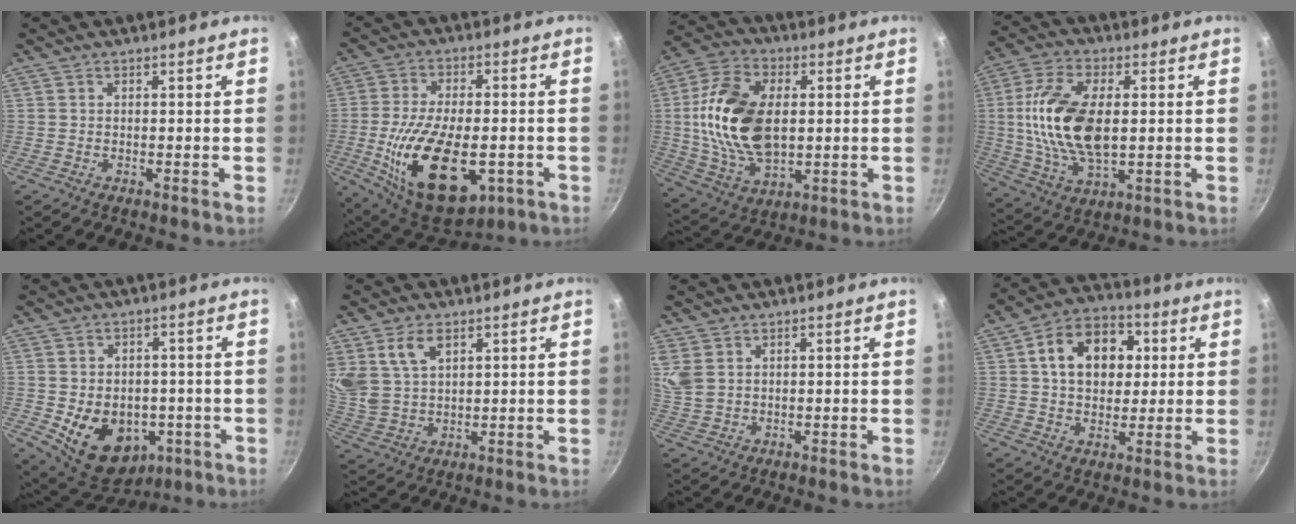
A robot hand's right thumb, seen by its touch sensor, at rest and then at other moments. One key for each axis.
{"total": 21.7, "fx": -5.4, "fy": 11.2, "fz": 17.8, "tx": -0.301, "ty": 0.008, "tz": -0.076}
{"total": 19.6, "fx": 1.6, "fy": 12.0, "fz": 15.4, "tx": -0.277, "ty": 0.001, "tz": 0.029}
{"total": 17.3, "fx": 1.3, "fy": 9.2, "fz": 14.6, "tx": -0.277, "ty": 0.003, "tz": 0.022}
{"total": 15.2, "fx": -3.9, "fy": 11.3, "fz": 9.5, "tx": -0.121, "ty": 0.006, "tz": -0.035}
{"total": 8.6, "fx": 4.2, "fy": 5.3, "fz": 5.3, "tx": -0.086, "ty": -0.020, "tz": 0.095}
{"total": 5.1, "fx": 2.1, "fy": 3.6, "fz": 3.1, "tx": -0.056, "ty": -0.008, "tz": 0.050}
{"total": 14.4, "fx": 3.2, "fy": 10.5, "fz": 9.2, "tx": -0.111, "ty": 0.016, "tz": 0.040}